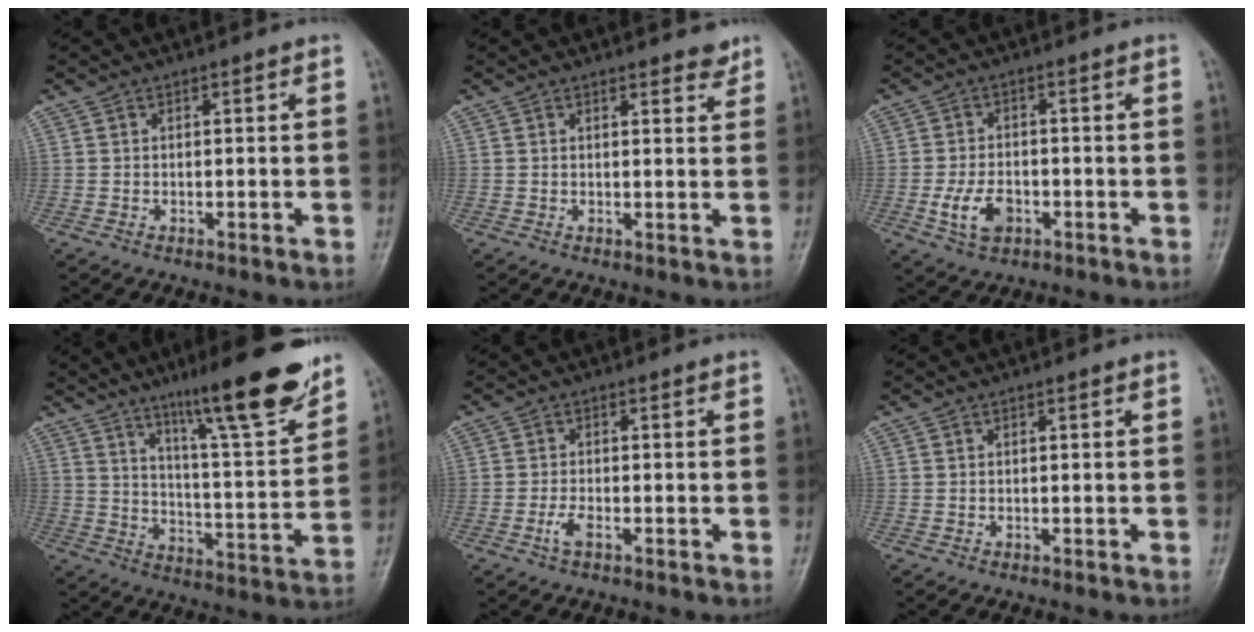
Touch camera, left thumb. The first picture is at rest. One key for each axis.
{"total": 2.4, "fx": 2.1, "fy": 0.8, "fz": 0.9, "tx": 0.000, "ty": -0.014, "tz": 0.023}
{"total": 6.1, "fx": -2.0, "fy": 3.9, "fz": 4.2, "tx": -0.078, "ty": 0.006, "tz": -0.035}
{"total": 18.5, "fx": 12.9, "fy": 2.6, "fz": 13.0, "tx": -0.168, "ty": -0.076, "tz": 0.200}
{"total": 2.2, "fx": -1.0, "fy": 0.7, "fz": 1.8, "tx": -0.043, "ty": 0.005, "tz": -0.022}
{"total": 0.0}